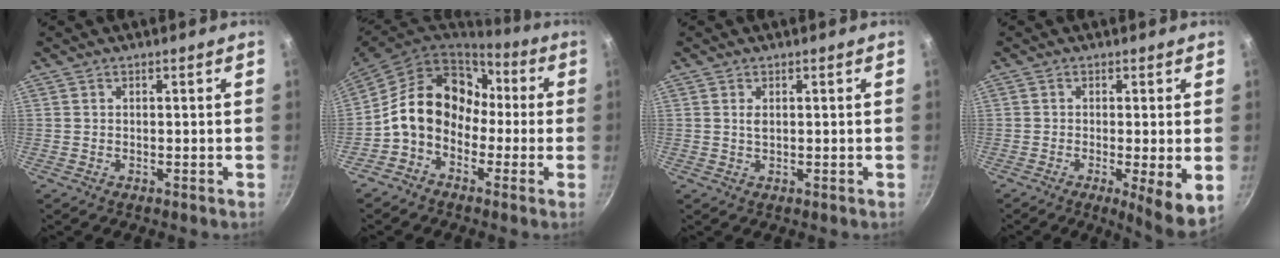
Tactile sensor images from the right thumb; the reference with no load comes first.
{"total": 16.3, "force": [-0.6, 12.8, 10.1], "torque": [-0.150, 0.059, -0.027]}
{"total": 1.2, "force": [0.3, 0.6, 1.0], "torque": [-0.019, 0.000, 0.006]}
{"total": 7.6, "force": [-1.4, 1.3, 7.4], "torque": [-0.104, -0.013, -0.017]}